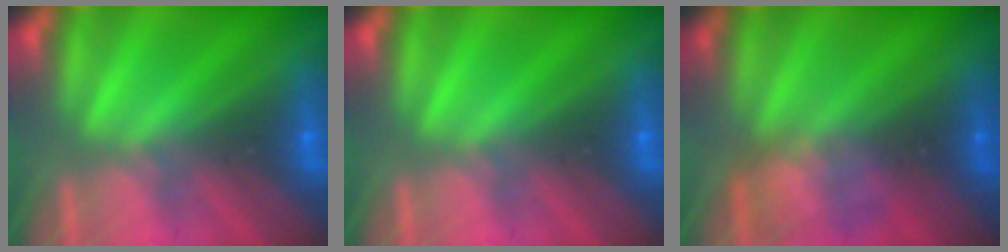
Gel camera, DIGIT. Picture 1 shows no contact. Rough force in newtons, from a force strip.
{"total": 0.0}
{"total": 2.4}